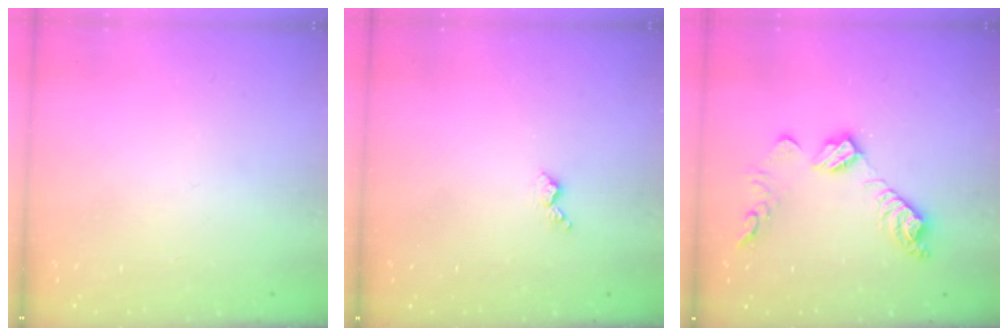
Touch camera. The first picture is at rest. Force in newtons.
{"total": 2.7, "press": 2.6, "slide": 0.5}
{"total": 11.7, "press": 11.7, "slide": 0.4}